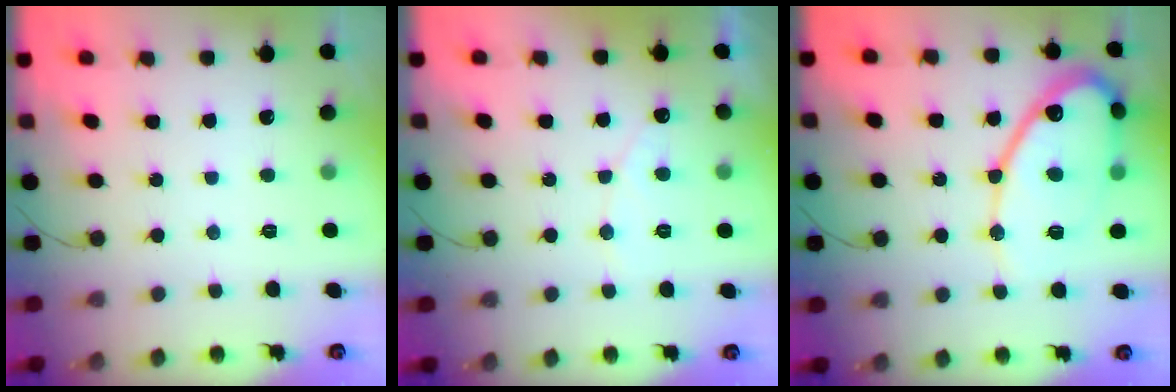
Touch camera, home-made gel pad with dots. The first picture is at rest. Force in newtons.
{"total": 4.4, "press": 4.3, "slide": 0.3}
{"total": 14.5, "press": 14.4, "slide": 1.6}